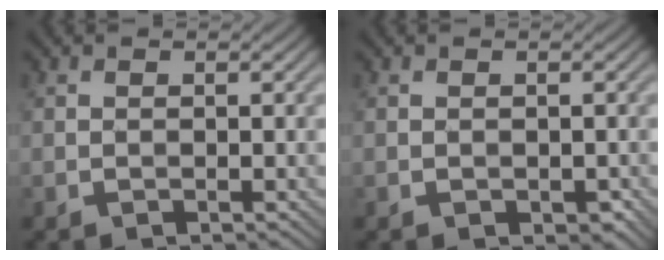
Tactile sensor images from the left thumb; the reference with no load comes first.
{"total": 0.7, "force": [-0.2, 0.5, 0.4], "torque": [-0.009, -0.005, -0.001]}